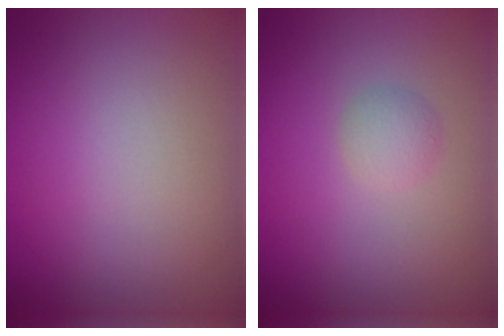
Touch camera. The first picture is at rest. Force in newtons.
{"total": 1.5, "press": 1.4, "slide": 0.1}